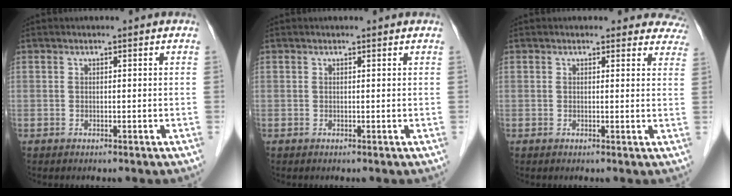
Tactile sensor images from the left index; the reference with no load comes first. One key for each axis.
{"total": 0.6, "fx": 0.6, "fy": 0.1, "fz": 0.1, "tx": -0.007, "ty": 0.003, "tz": 0.006}
{"total": 6.6, "fx": 6.1, "fy": 2.7, "fz": 0.1, "tx": 0.044, "ty": -0.010, "tz": 0.031}